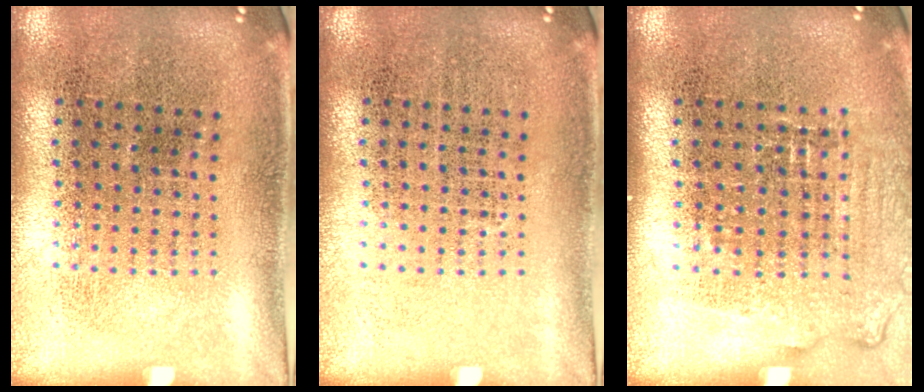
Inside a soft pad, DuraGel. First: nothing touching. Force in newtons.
{"total": 0.0}
{"total": 1.1, "press": 1.1, "slide": 0.4}